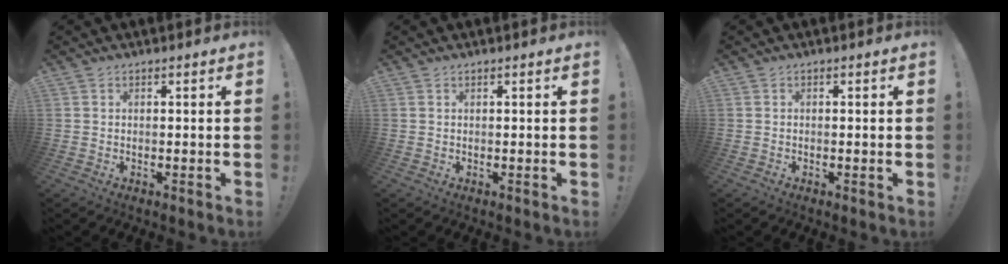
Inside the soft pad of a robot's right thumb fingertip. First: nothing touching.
{"total": 0.0}
{"total": 0.5, "force": [-0.2, 0.0, 0.5], "torque": [-0.010, 0.001, -0.004]}